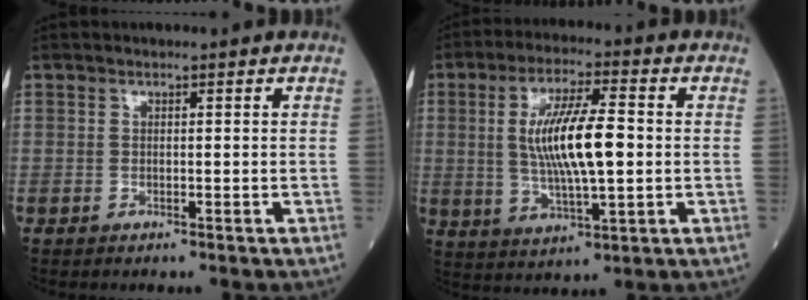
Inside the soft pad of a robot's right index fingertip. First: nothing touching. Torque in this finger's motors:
{"motor_torque": [0.52, 0.02, 0.31, 0.21]}